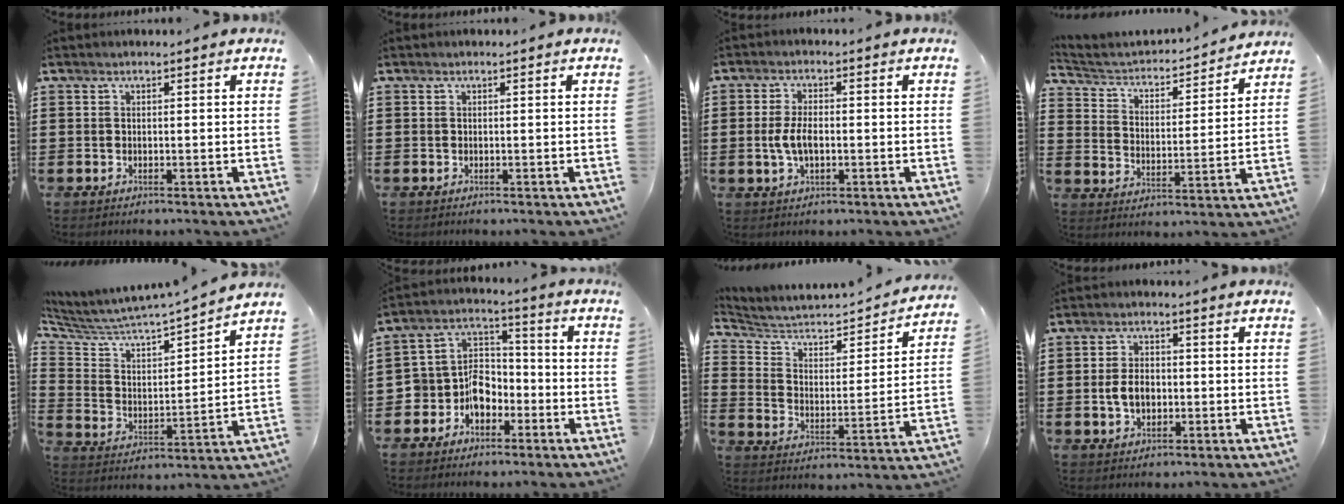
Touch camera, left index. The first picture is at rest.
{"total": 0.0}
{"total": 4.7, "force": [-0.5, 2.2, 4.1], "torque": [-0.097, -0.003, -0.014]}
{"total": 2.7, "force": [2.5, 1.0, 0.5], "torque": [-0.030, -0.025, 0.031]}
{"total": 4.6, "force": [4.3, 0.6, 1.4], "torque": [-0.056, -0.048, 0.064]}
{"total": 7.3, "force": [-3.8, 5.8, 2.0], "torque": [-0.064, 0.012, -0.078]}
{"total": 4.2, "force": [3.6, 1.6, 1.5], "torque": [-0.055, -0.031, 0.051]}
{"total": 4.4, "force": [-0.6, 2.9, 3.3], "torque": [-0.063, 0.001, -0.015]}